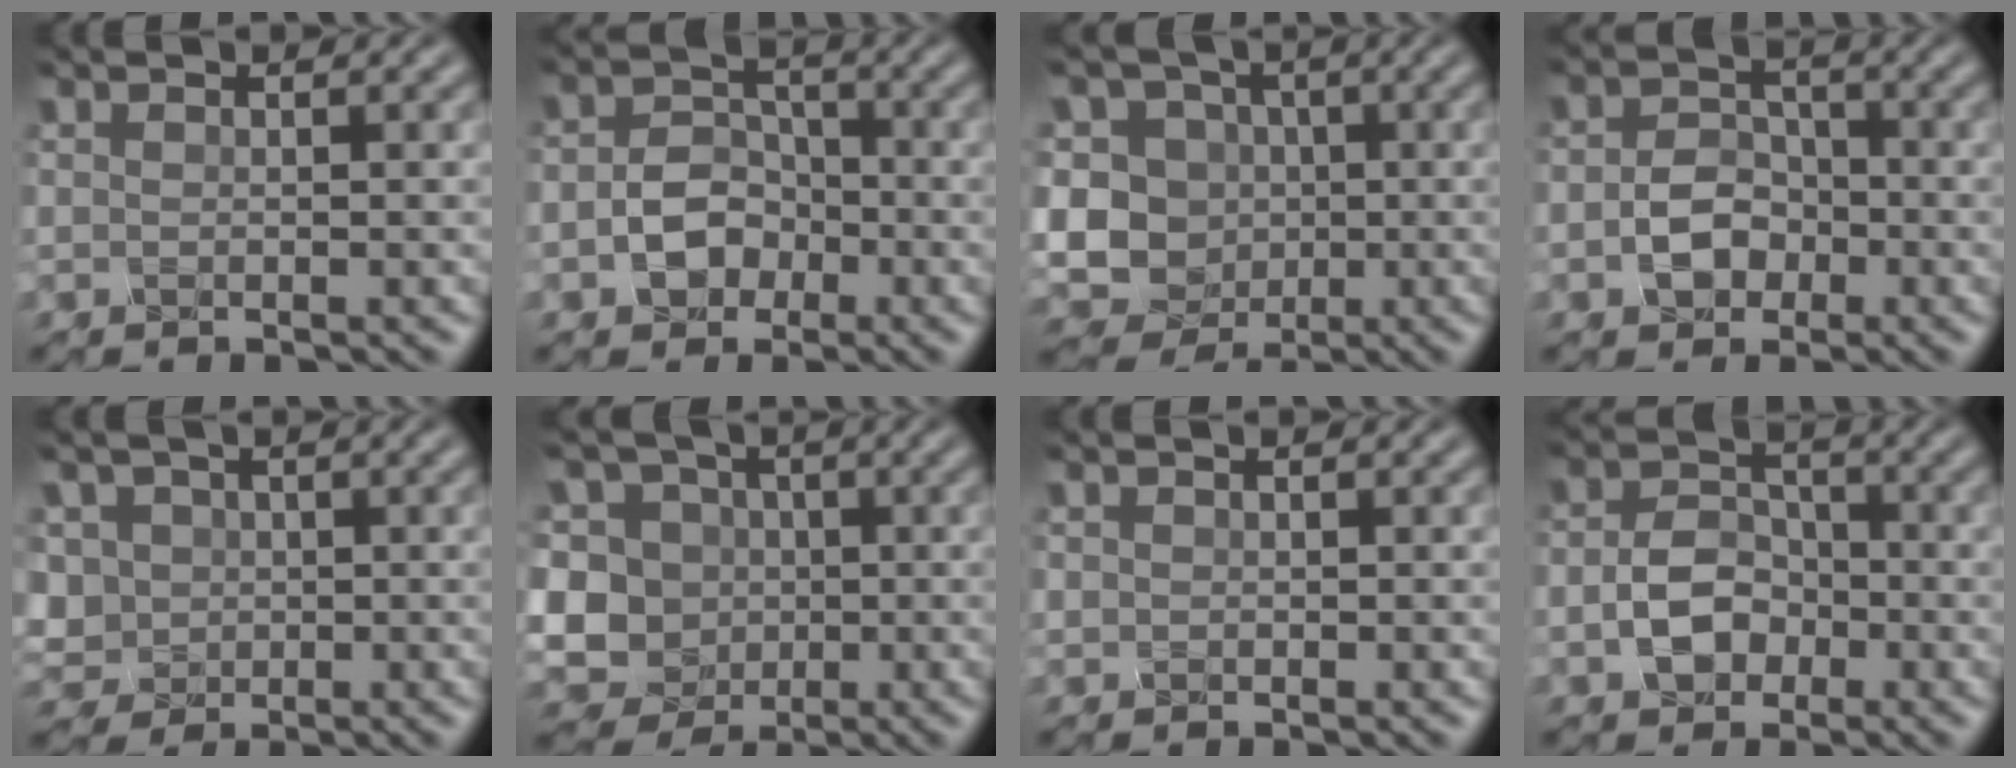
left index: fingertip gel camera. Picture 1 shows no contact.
{"total": 3.6, "force": [-1.9, 2.7, 1.5], "torque": [-0.018, 0.002, -0.031]}
{"total": 13.3, "force": [-1.3, 12.5, 4.3], "torque": [-0.102, 0.008, -0.043]}
{"total": 3.3, "force": [-1.7, 2.4, 1.4], "torque": [-0.022, 0.001, -0.031]}
{"total": 5.7, "force": [-0.1, 5.2, 2.4], "torque": [-0.063, 0.016, -0.017]}
{"total": 14.7, "force": [-0.9, 13.9, 4.7], "torque": [-0.134, 0.010, -0.038]}
{"total": 0.5, "force": [-0.2, 0.3, -0.3], "torque": [0.009, 0.000, 0.000]}
{"total": 3.9, "force": [-1.8, 2.9, 2.0], "torque": [-0.031, 0.001, -0.033]}